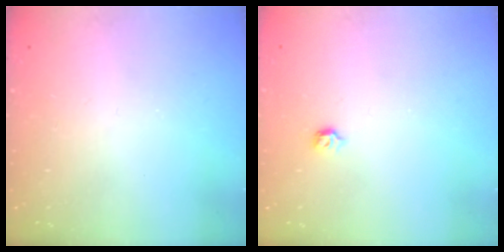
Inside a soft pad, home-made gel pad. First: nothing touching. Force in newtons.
{"total": 4.0, "press": 3.9, "slide": 0.7}